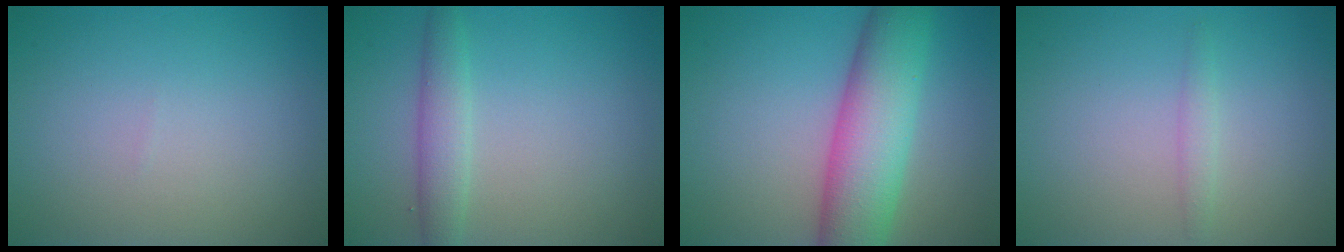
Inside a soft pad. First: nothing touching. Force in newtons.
{"total": 2.5, "press": 2.5, "slide": 0.2}
{"total": 8.7, "press": 8.7, "slide": 0.3}
{"total": 1.0, "press": 1.0, "slide": 0.1}